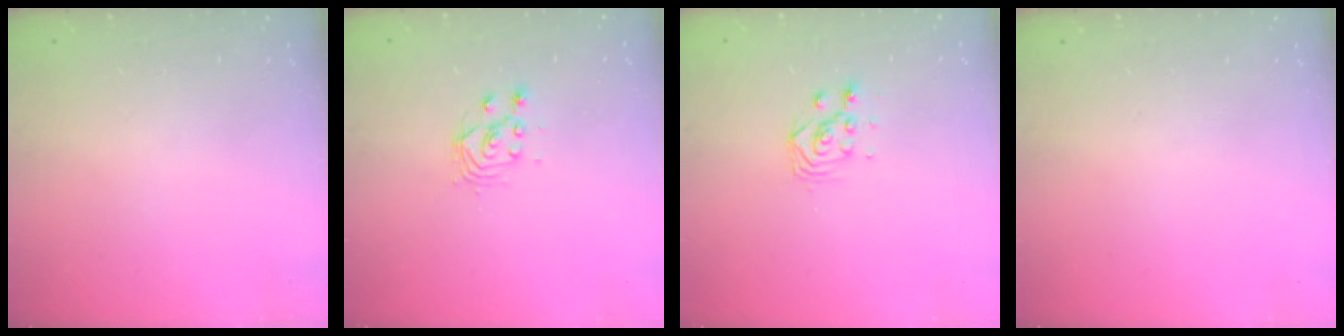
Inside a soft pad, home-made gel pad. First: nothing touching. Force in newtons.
{"total": 3.1, "press": 3.0, "slide": 0.3}
{"total": 3.1, "press": 3.1, "slide": 0.0}
{"total": 0.0}